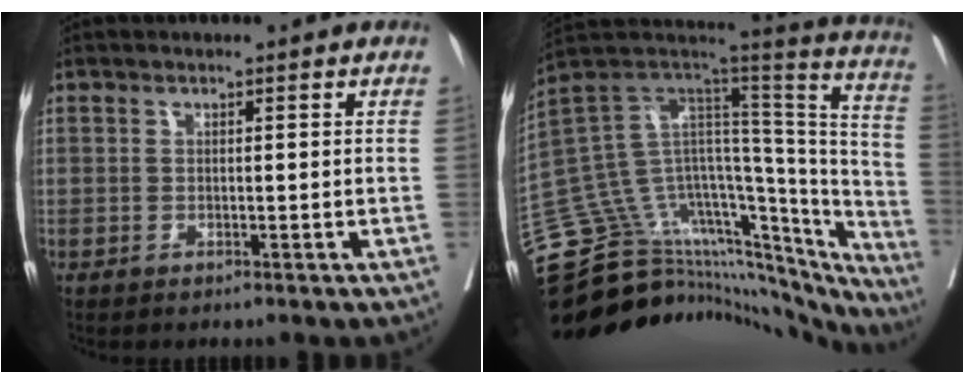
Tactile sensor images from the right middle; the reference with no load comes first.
{"total": 44.1, "force": [-37.6, 15.9, 16.8], "torque": [-0.264, 0.027, -0.485]}